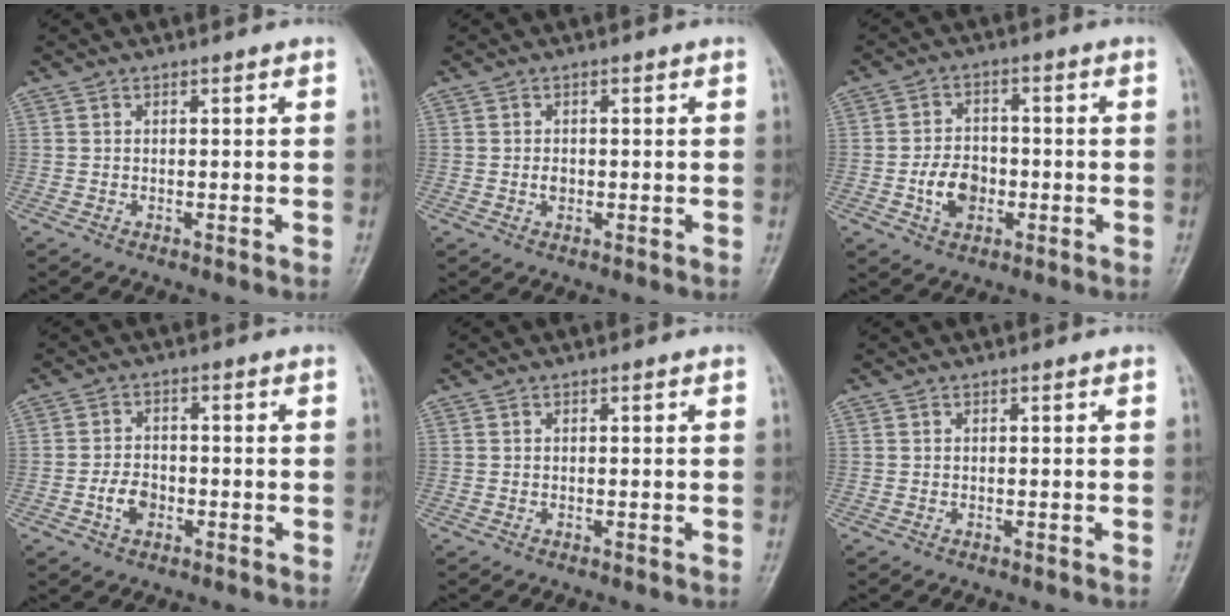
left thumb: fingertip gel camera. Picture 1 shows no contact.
{"total": 1.4, "force": [-0.2, 1.1, 0.9], "torque": [-0.009, 0.002, -0.003]}
{"total": 7.0, "force": [-1.8, 5.2, 4.4], "torque": [-0.054, 0.015, -0.034]}
{"total": 4.4, "force": [-1.6, 3.1, 2.6], "torque": [-0.036, 0.014, -0.032]}
{"total": 0.0}
{"total": 0.0}